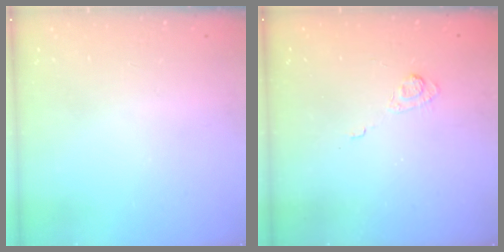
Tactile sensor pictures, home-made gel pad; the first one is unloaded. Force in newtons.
{"total": 2.8, "press": 2.4, "slide": 1.4}